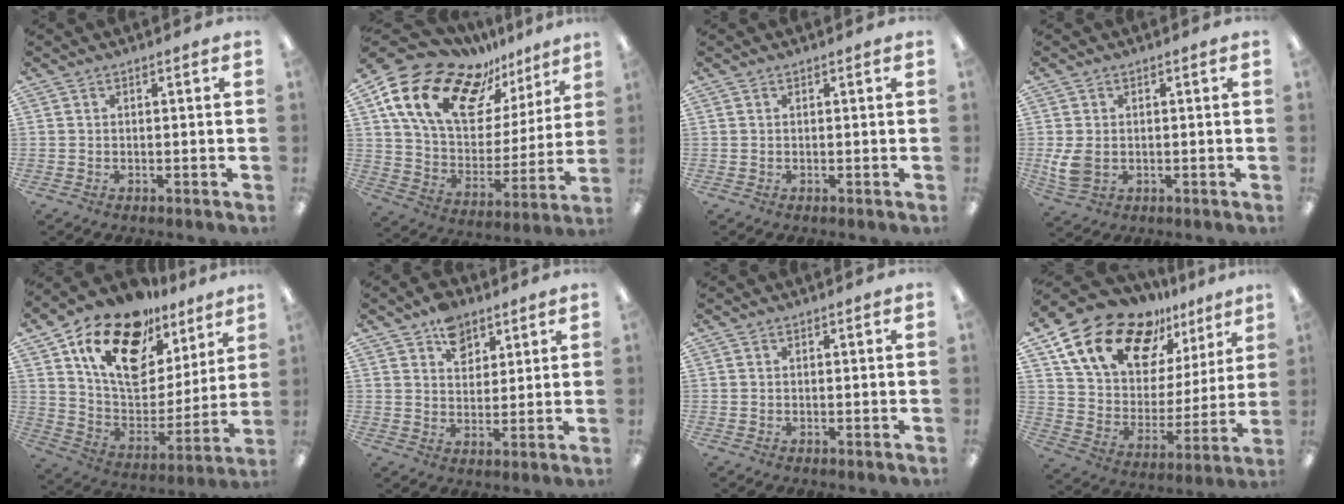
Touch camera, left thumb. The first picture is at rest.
{"total": 20.3, "force": [13.2, 11.2, 10.5], "torque": [-0.200, -0.076, 0.240]}
{"total": 0.0}
{"total": 5.7, "force": [0.0, 4.3, 3.7], "torque": [-0.068, -0.005, 0.000]}
{"total": 20.6, "force": [13.6, 11.3, 10.5], "torque": [-0.181, -0.078, 0.244]}
{"total": 8.0, "force": [5.3, 5.2, 3.0], "torque": [-0.031, -0.023, 0.091]}
{"total": 0.0}
{"total": 18.7, "force": [13.6, 9.7, 8.5], "torque": [-0.170, -0.083, 0.250]}